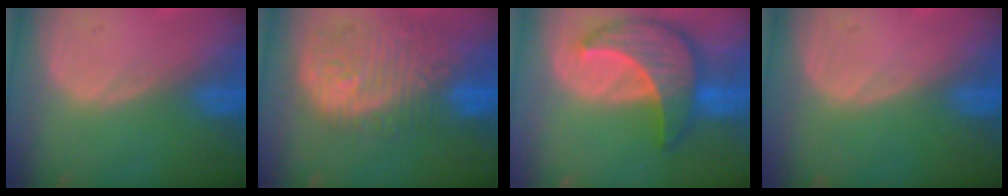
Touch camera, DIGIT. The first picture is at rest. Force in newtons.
{"total": 12.2, "press": 10.9, "slide": 5.6}
{"total": 9.5, "press": 9.5, "slide": 0.7}
{"total": 0.0}